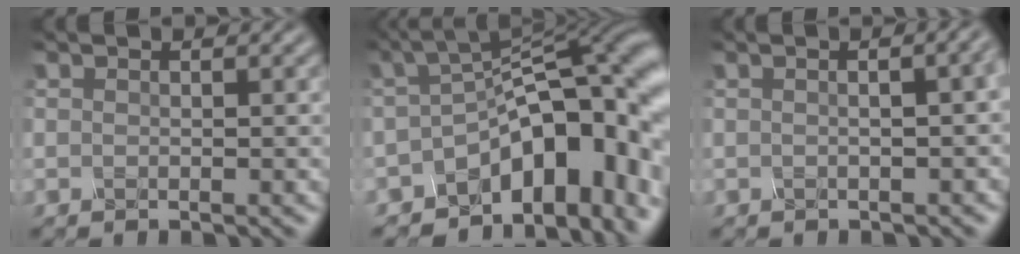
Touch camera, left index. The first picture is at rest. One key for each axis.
{"total": 14.2, "fx": -4.8, "fy": 7.1, "fz": 11.2, "tx": -0.127, "ty": 0.004, "tz": -0.071}
{"total": 6.4, "fx": 0.9, "fy": 3.4, "fz": 5.3, "tx": -0.016, "ty": 0.041, "tz": -0.018}